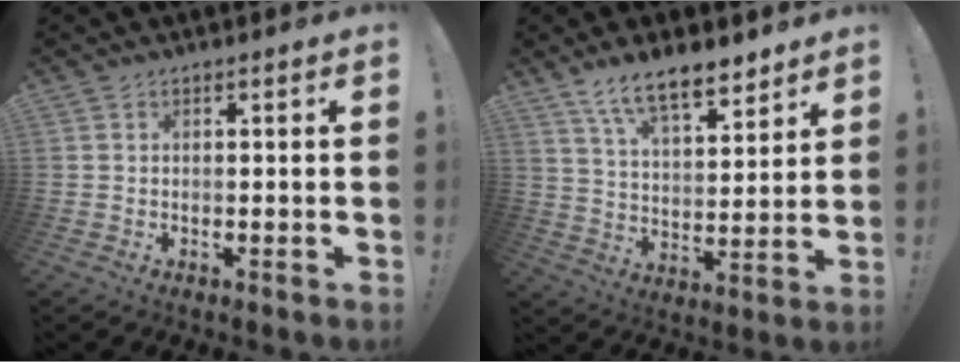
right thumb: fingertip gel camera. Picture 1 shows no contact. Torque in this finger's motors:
{"motor_torque": [0.26, 0.44, 0.66, 1.08, 0.31]}